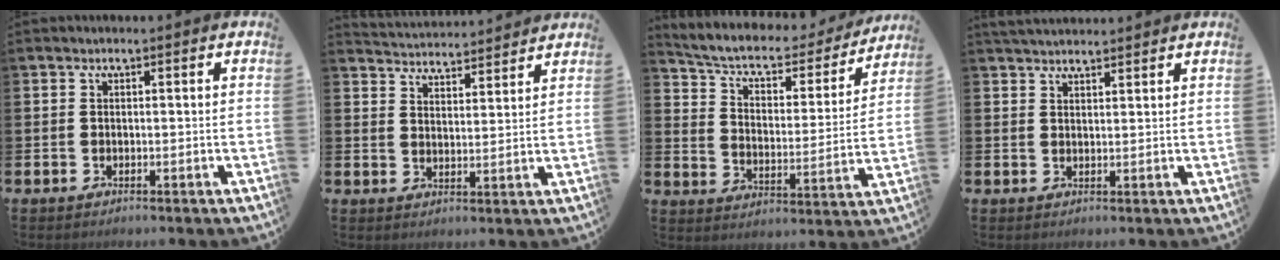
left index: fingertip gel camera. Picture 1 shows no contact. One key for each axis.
{"total": 4.3, "fx": 4.3, "fy": 0.3, "fz": -0.4, "tx": -0.004, "ty": -0.033, "tz": 0.075}
{"total": 6.3, "fx": 5.5, "fy": 2.2, "fz": 2.3, "tx": -0.078, "ty": -0.041, "tz": 0.088}
{"total": 2.9, "fx": 2.8, "fy": 0.4, "fz": 0.3, "tx": -0.001, "ty": -0.013, "tz": 0.050}